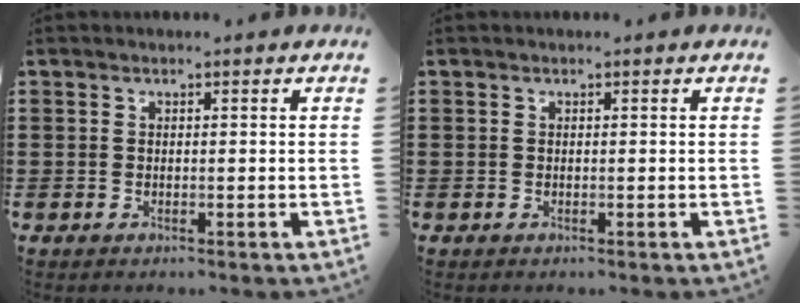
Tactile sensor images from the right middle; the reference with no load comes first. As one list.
[{"total": 0.0}]